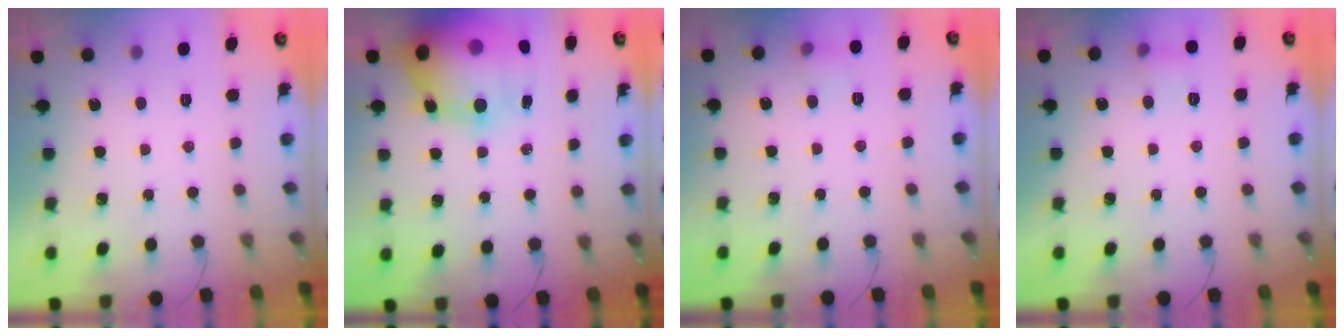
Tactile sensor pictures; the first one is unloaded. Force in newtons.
{"total": 23.4, "press": 22.8, "slide": 5.3}
{"total": 6.6, "press": 6.2, "slide": 2.1}
{"total": 6.2, "press": 5.7, "slide": 2.3}